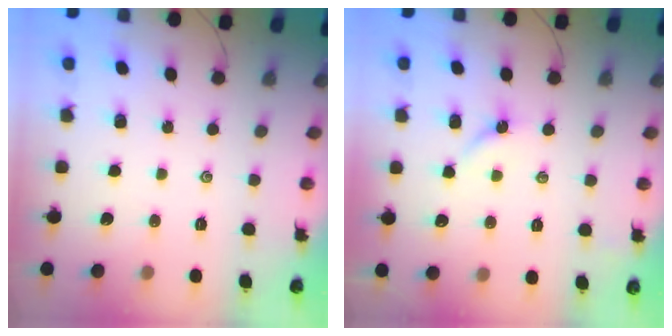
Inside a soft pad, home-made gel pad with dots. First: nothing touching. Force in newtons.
{"total": 2.7, "press": 2.6, "slide": 0.6}